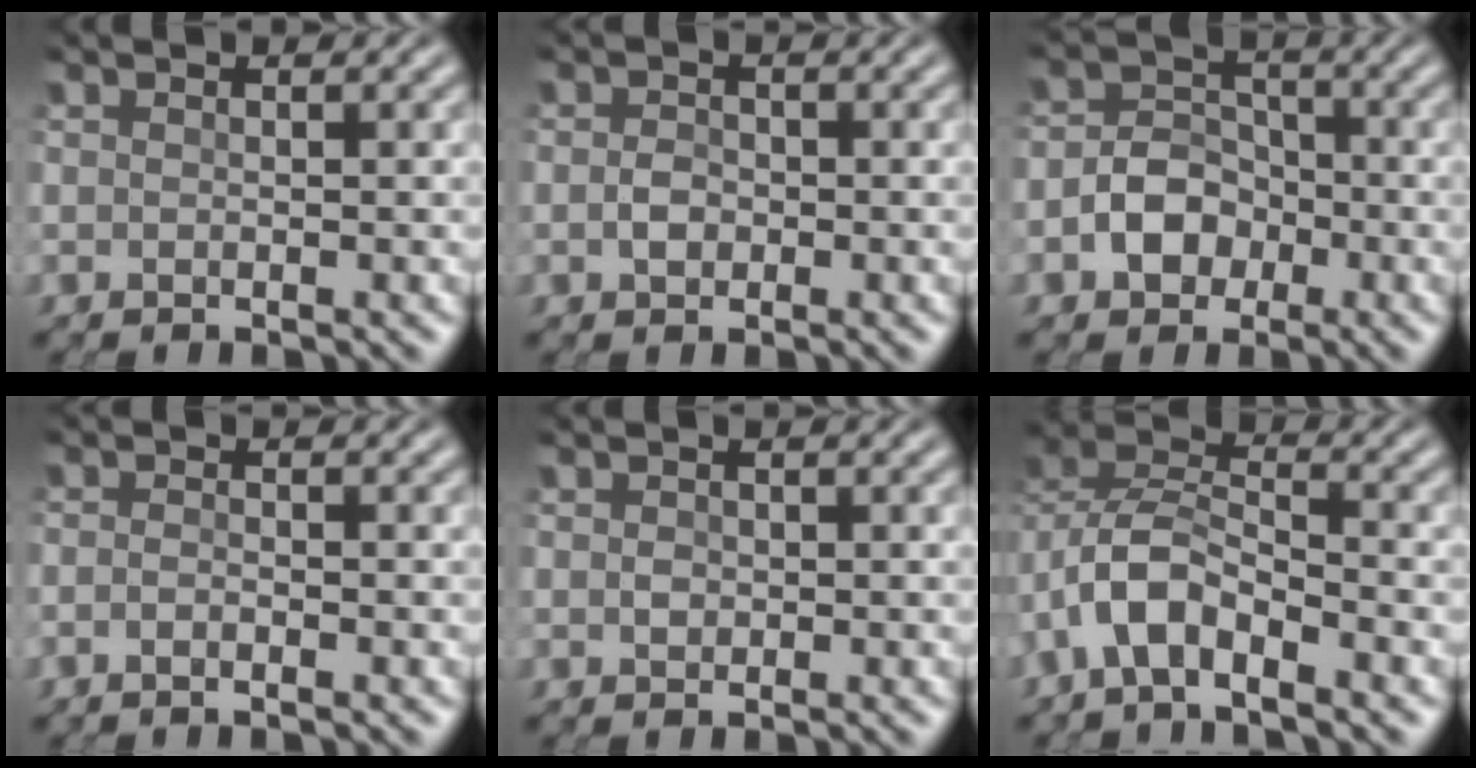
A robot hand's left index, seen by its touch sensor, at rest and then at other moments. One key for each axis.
{"total": 1.3, "fx": -0.3, "fy": 0.9, "fz": 0.9, "tx": -0.018, "ty": 0.003, "tz": -0.010}
{"total": 3.7, "fx": -1.4, "fy": 2.8, "fz": 2.1, "tx": -0.034, "ty": 0.006, "tz": -0.027}
{"total": 0.9, "fx": -0.6, "fy": 0.0, "fz": 0.6, "tx": -0.020, "ty": 0.005, "tz": -0.011}
{"total": 1.3, "fx": 0.2, "fy": 1.1, "fz": 0.7, "tx": -0.001, "ty": 0.008, "tz": -0.006}
{"total": 4.8, "fx": -2.6, "fy": 2.0, "fz": 3.5, "tx": -0.070, "ty": 0.014, "tz": -0.056}